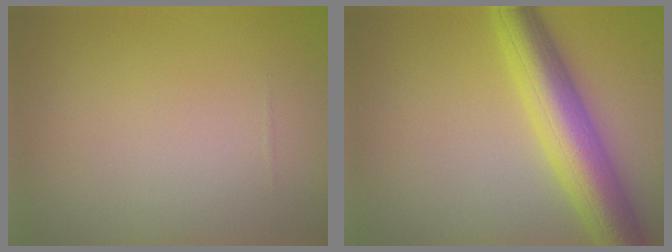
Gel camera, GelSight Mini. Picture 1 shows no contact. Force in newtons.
{"total": 7.8, "press": 7.8, "slide": 0.1}